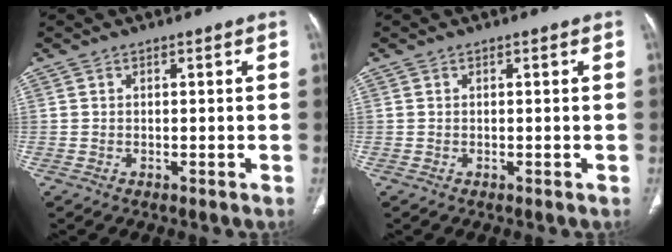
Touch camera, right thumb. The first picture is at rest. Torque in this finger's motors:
{"motor_torque": [0.05, 0.05, -0.18, 0.12, 0.02]}